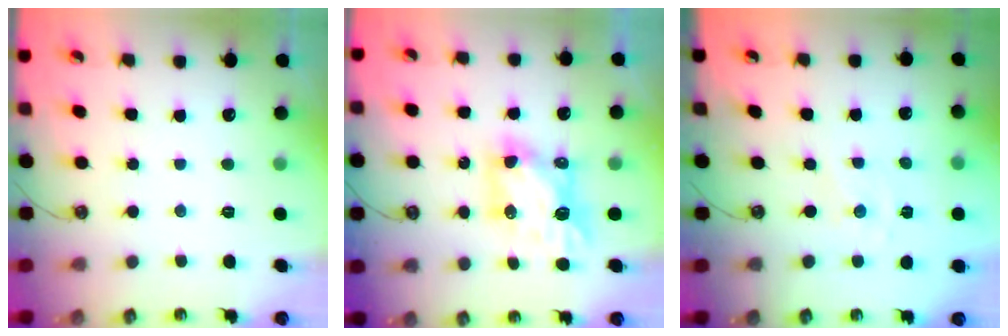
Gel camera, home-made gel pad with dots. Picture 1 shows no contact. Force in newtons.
{"total": 7.2, "press": 7.1, "slide": 0.7}
{"total": 0.0}